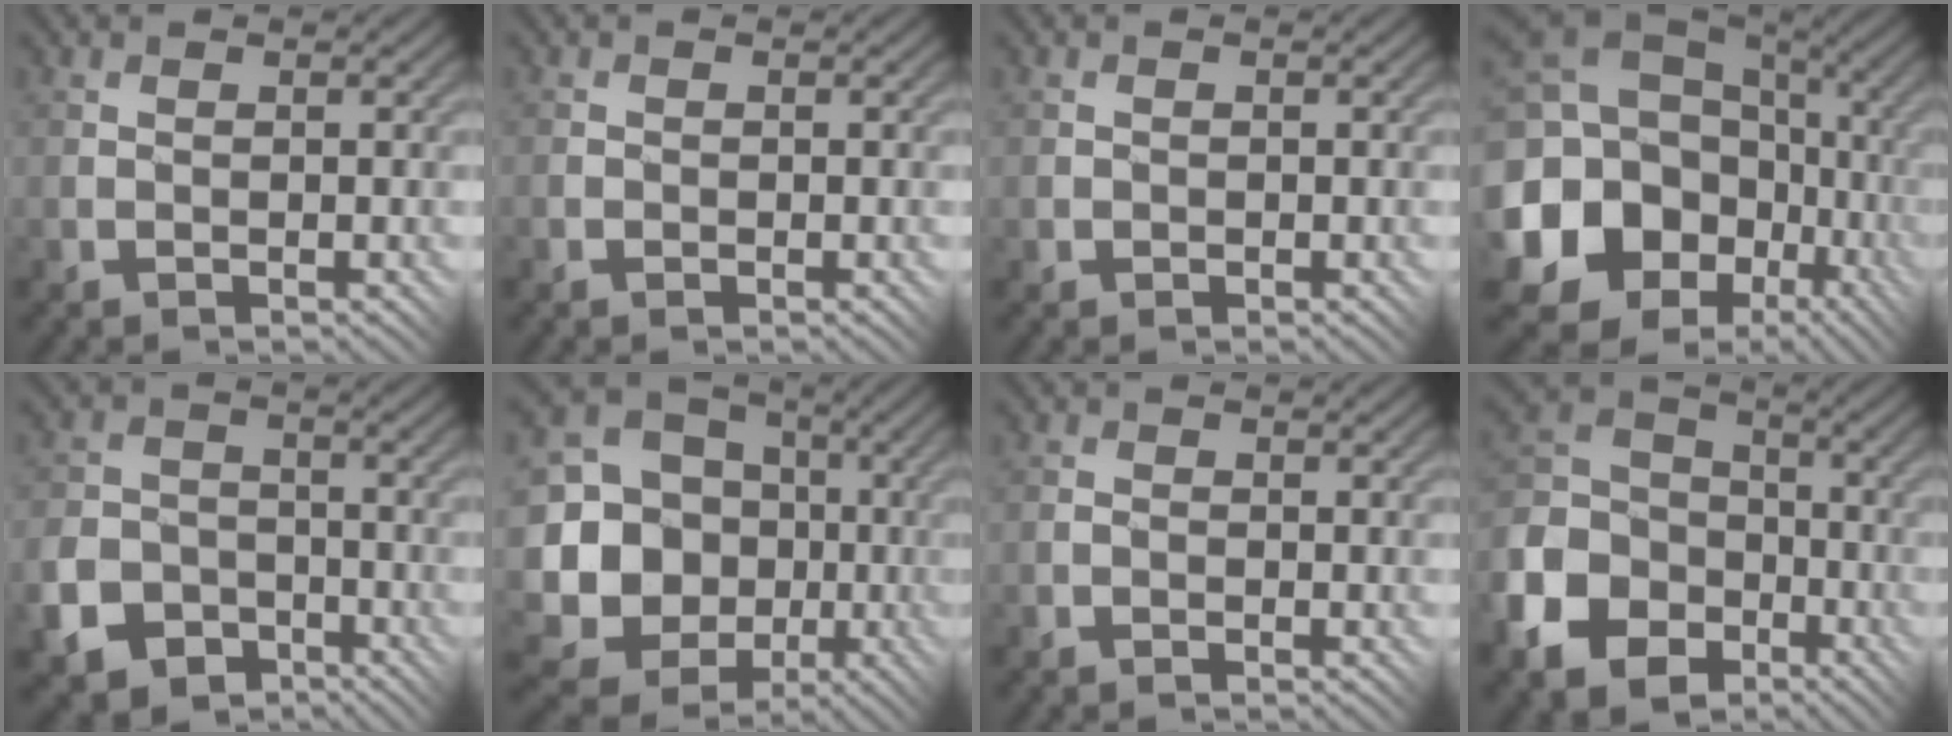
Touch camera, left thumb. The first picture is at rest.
{"total": 1.0, "force": [-0.6, 0.7, 0.4], "torque": [-0.006, 0.000, -0.012]}
{"total": 0.6, "force": [0.0, 0.6, -0.1], "torque": [0.012, 0.004, 0.001]}
{"total": 20.9, "force": [-2.6, 18.3, 9.8], "torque": [-0.256, -0.018, -0.048]}
{"total": 7.6, "force": [-4.1, 5.6, 3.1], "torque": [-0.083, -0.019, -0.081]}
{"total": 19.8, "force": [-2.7, 18.2, 7.4], "torque": [-0.208, -0.012, -0.051]}
{"total": 1.4, "force": [-0.9, 0.8, 0.7], "torque": [-0.006, 0.004, -0.020]}
{"total": 14.0, "force": [-6.5, 10.4, 6.7], "torque": [-0.217, -0.034, -0.122]}